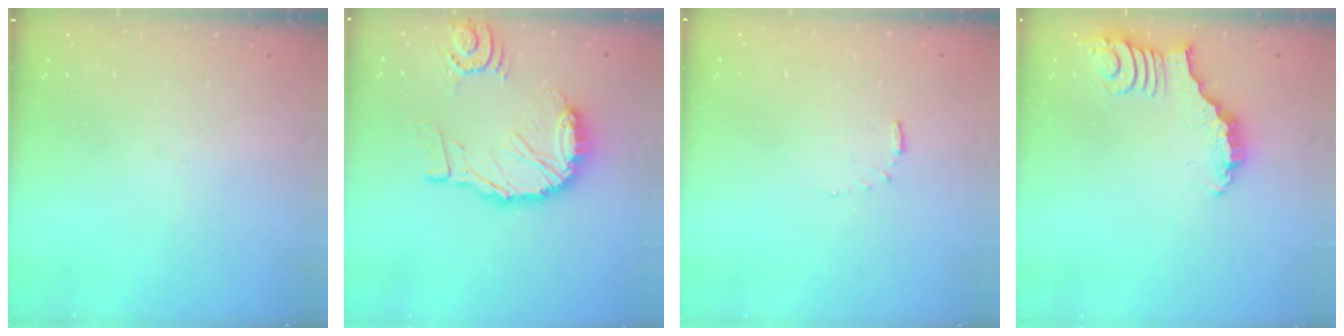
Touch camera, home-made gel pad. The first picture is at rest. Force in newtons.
{"total": 17.1, "press": 17.0, "slide": 2.2}
{"total": 3.6, "press": 3.6, "slide": 0.4}
{"total": 2.7, "press": 2.7, "slide": 0.4}